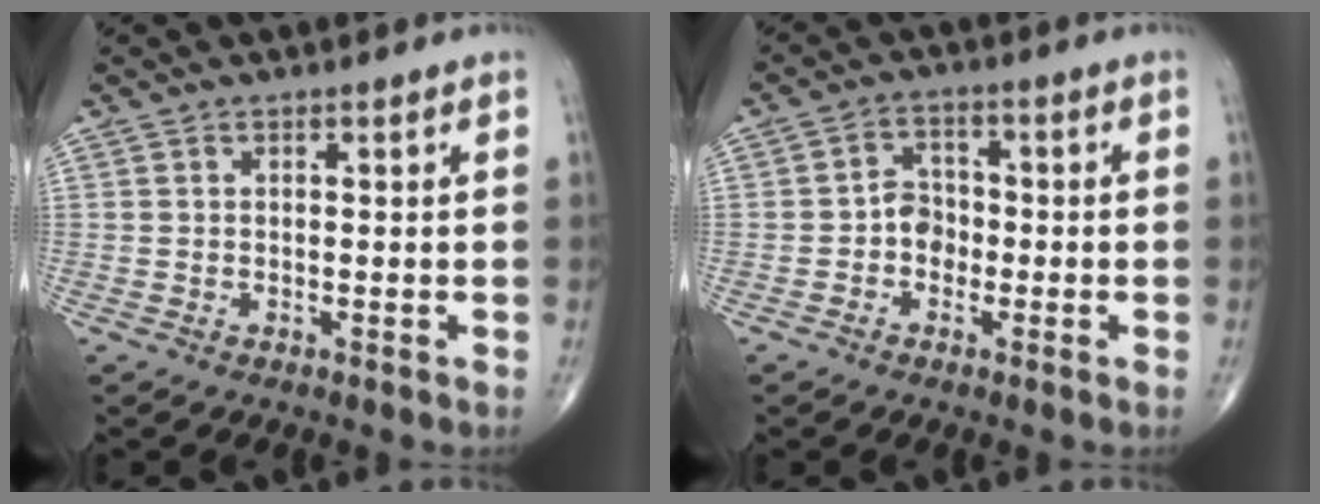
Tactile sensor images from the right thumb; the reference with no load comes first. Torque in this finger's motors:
{"motor_torque": [0.38, -0.07, 0.21, -0.37, 0.02]}